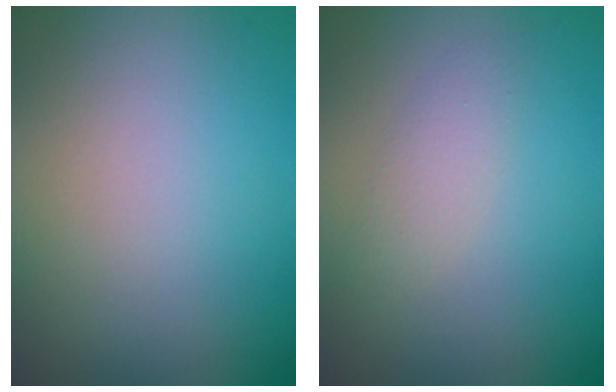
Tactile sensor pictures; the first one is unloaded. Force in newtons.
{"total": 1.6, "press": 1.6, "slide": 0.1}